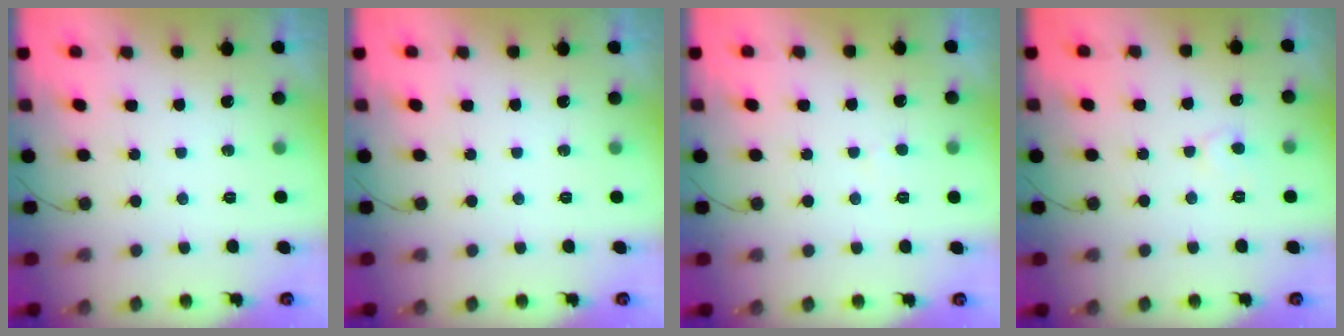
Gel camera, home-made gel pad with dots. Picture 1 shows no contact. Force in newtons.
{"total": 0.0}
{"total": 2.4, "press": 2.4, "slide": 0.2}
{"total": 5.0, "press": 5.0, "slide": 0.5}